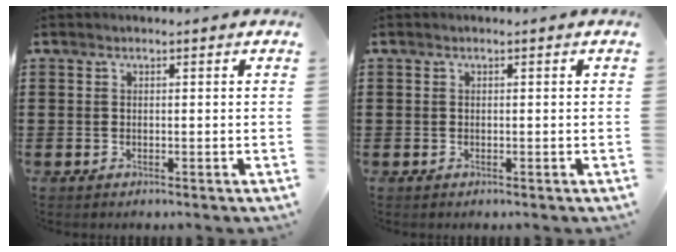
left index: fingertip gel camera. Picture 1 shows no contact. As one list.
[{"total": 0.0}]